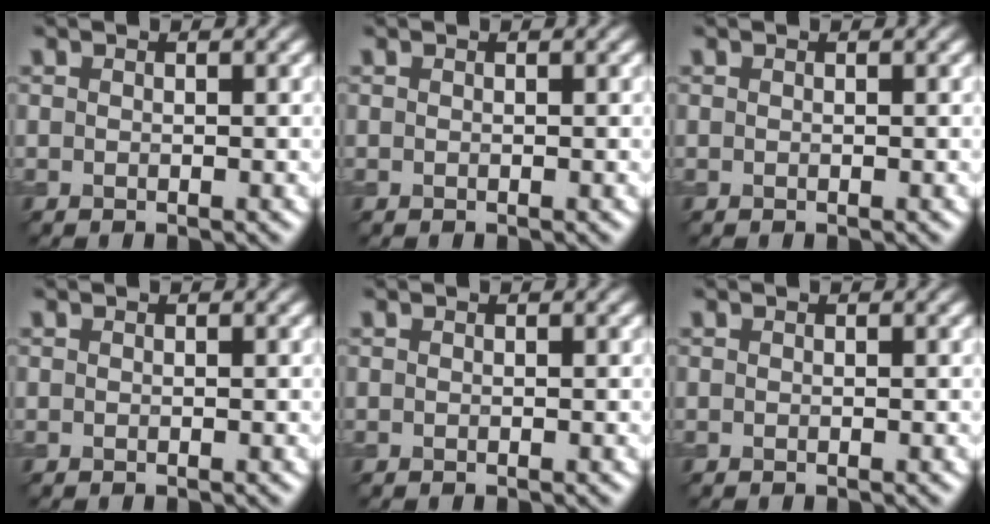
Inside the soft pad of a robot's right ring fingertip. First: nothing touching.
{"total": 0.0}
{"total": 0.0}
{"total": 0.0}
{"total": 0.0}
{"total": 0.0}